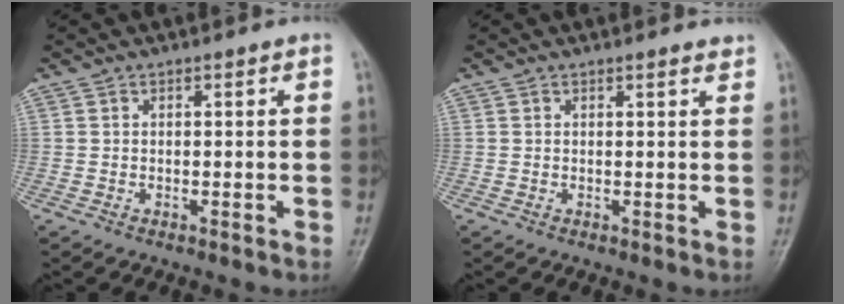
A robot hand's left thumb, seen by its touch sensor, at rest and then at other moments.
{"total": 1.2, "force": [1.1, 0.2, 0.4], "torque": [-0.001, -0.005, 0.012]}